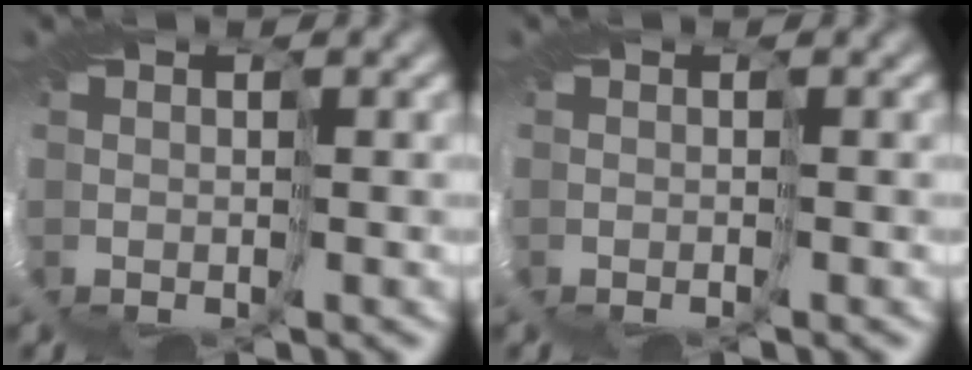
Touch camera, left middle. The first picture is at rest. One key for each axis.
{"total": 0.7, "fx": -0.3, "fy": -0.6, "fz": -0.3, "tx": 0.001, "ty": 0.003, "tz": -0.007}